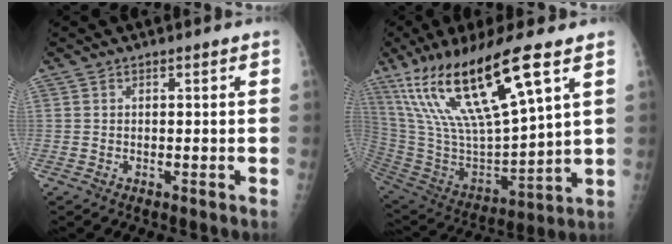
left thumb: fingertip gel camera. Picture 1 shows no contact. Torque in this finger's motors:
{"motor_torque": [1.10, 1.06, 1.66, -1.11, 0.80]}